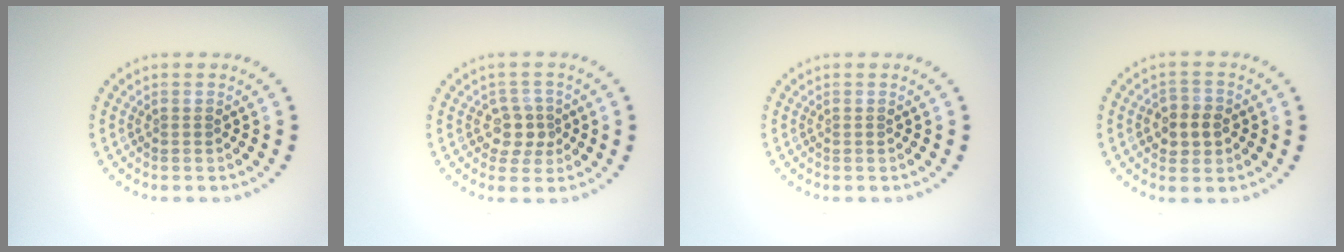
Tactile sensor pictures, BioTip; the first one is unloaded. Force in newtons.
{"total": 2.5, "press": 2.2, "slide": 1.1}
{"total": 0.0}
{"total": 2.8, "press": 2.8, "slide": 0.4}